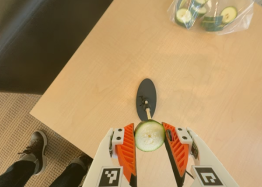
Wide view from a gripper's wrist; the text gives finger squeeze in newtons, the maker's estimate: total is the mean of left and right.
{"total": 10.3, "left": 10.6, "right": 10.0}